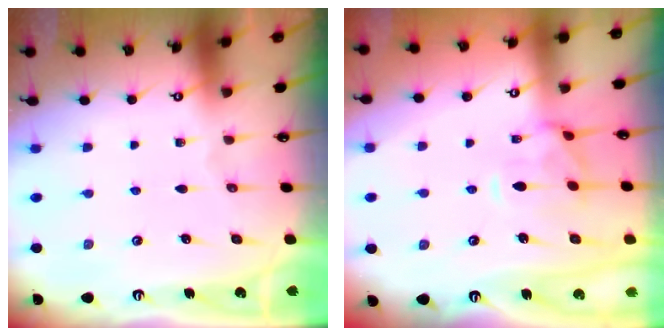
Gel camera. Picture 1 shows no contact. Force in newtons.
{"total": 2.2, "press": 1.9, "slide": 1.1}